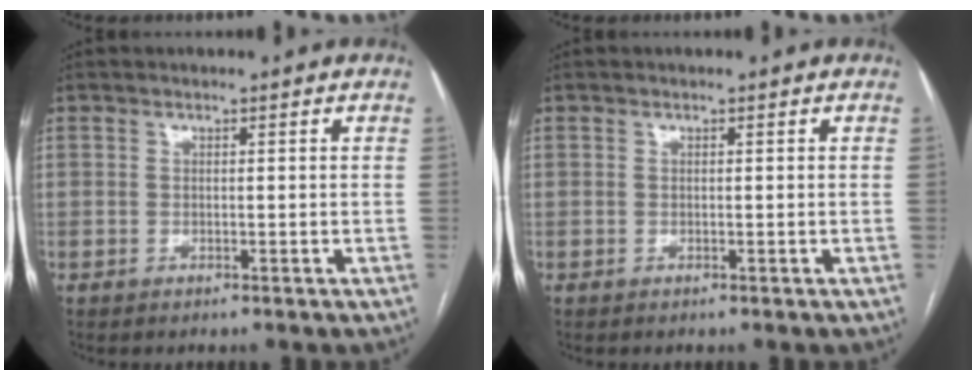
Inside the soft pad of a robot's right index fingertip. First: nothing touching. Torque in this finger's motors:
{"motor_torque": [0.01, 0.00, 0.00, 0.00]}